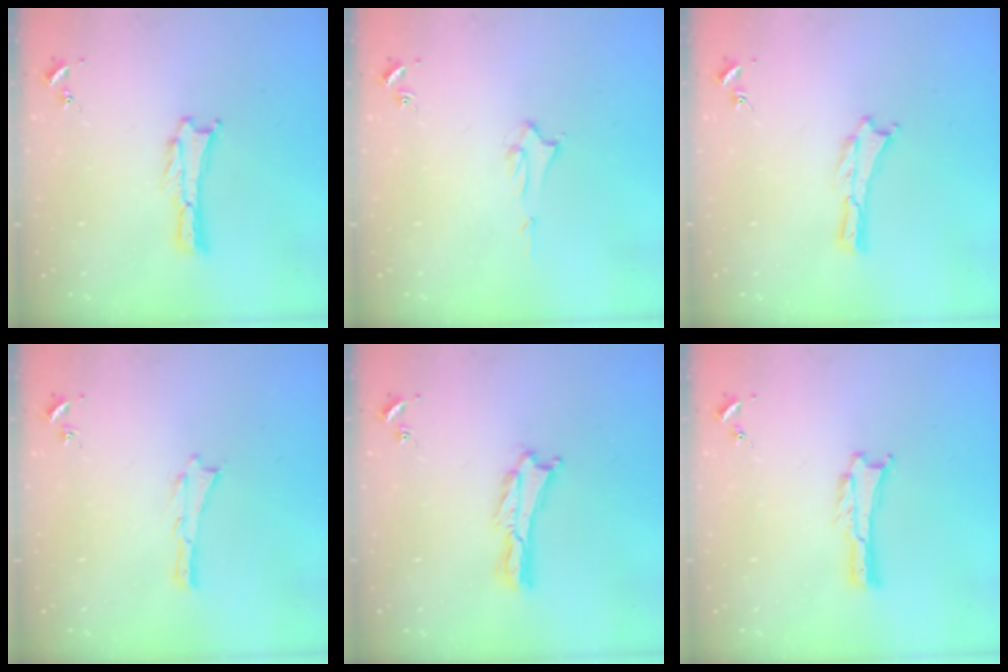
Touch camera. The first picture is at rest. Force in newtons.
{"total": 1.4, "press": 1.4, "slide": 0.2}
{"total": 0.0}
{"total": 0.0}
{"total": 0.7, "press": 0.6, "slide": 0.2}
{"total": 0.0}